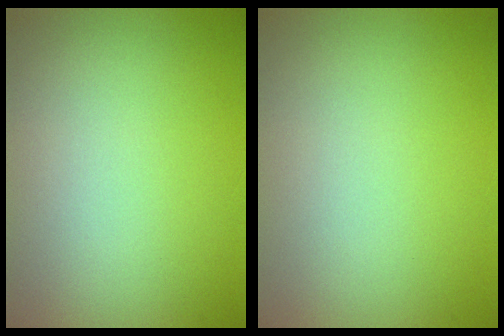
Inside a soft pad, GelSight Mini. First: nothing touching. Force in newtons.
{"total": 0.0}